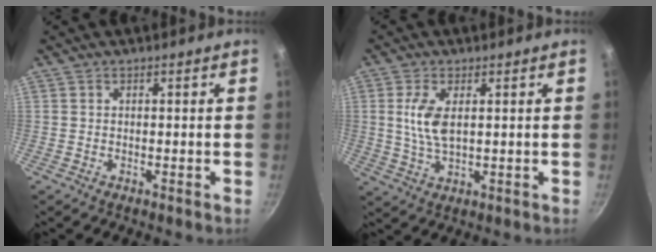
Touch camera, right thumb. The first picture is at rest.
{"total": 6.6, "force": [1.3, 3.1, 5.7], "torque": [-0.115, -0.004, 0.027]}